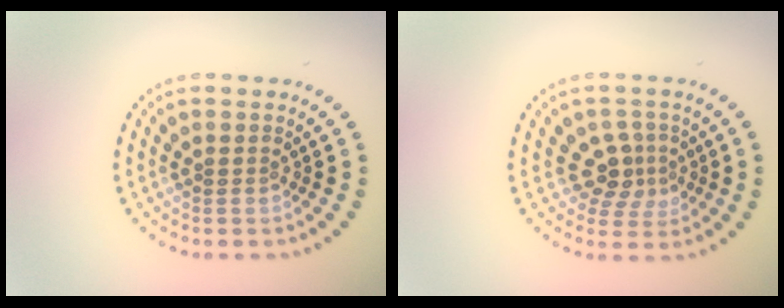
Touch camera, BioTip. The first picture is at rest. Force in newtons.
{"total": 2.9, "press": 2.5, "slide": 1.4}